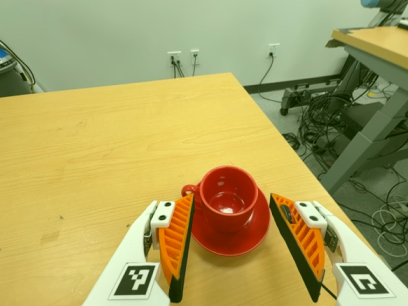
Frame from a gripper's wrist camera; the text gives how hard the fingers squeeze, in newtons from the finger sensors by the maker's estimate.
{"total": 0.5, "left": 0.3, "right": 0.8}